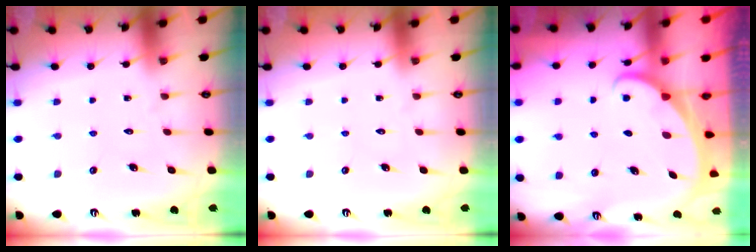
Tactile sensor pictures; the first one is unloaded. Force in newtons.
{"total": 0.0}
{"total": 1.6, "press": 1.6, "slide": 0.0}